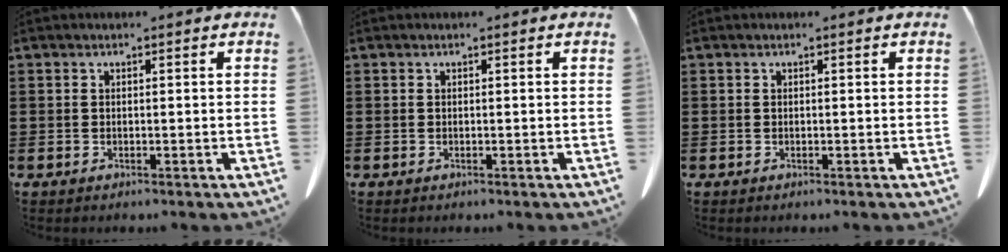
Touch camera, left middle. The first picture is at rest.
{"total": 0.0}
{"total": 0.0}